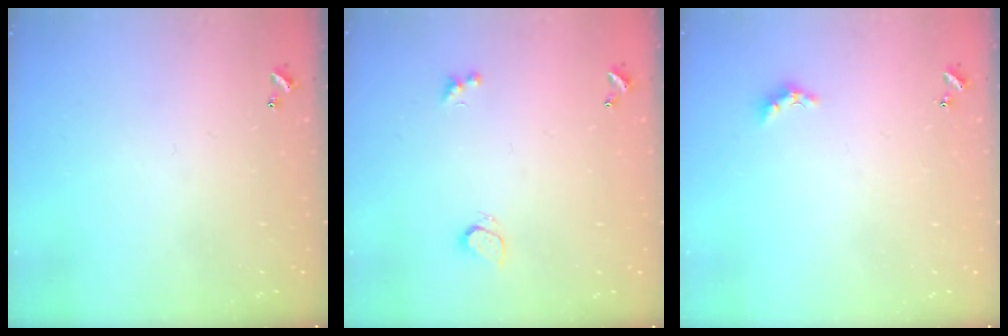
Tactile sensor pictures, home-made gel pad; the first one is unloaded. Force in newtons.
{"total": 2.6, "press": 2.3, "slide": 1.3}
{"total": 1.7, "press": 1.6, "slide": 0.5}